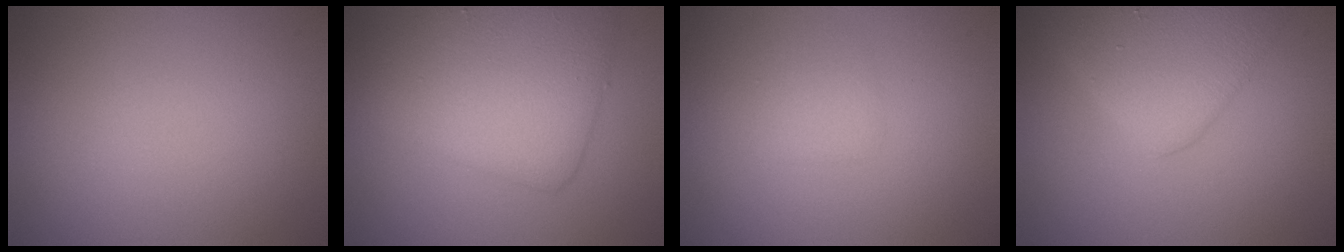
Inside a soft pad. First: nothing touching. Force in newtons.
{"total": 6.7, "press": 6.7, "slide": 0.1}
{"total": 1.3, "press": 1.2, "slide": 0.0}
{"total": 4.6, "press": 4.6, "slide": 0.2}